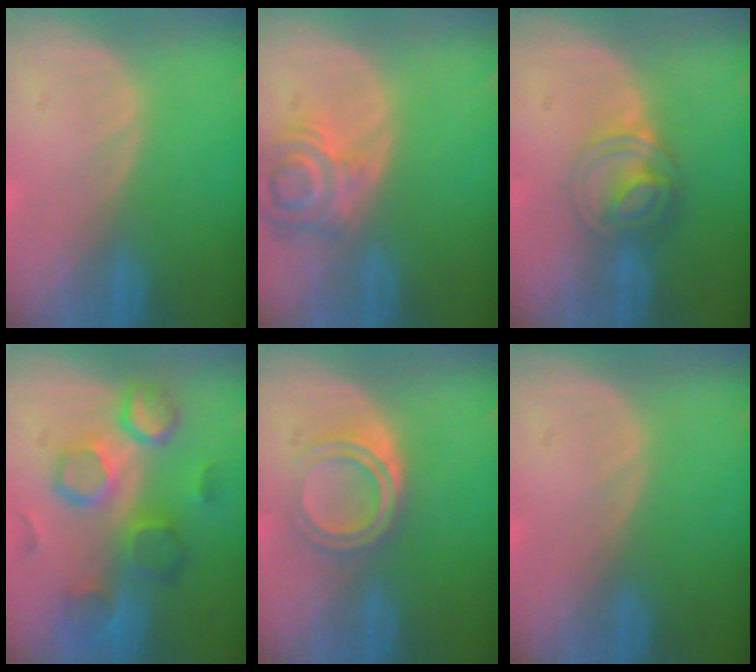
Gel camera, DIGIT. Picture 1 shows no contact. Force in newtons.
{"total": 6.9, "press": 6.4, "slide": 2.7}
{"total": 6.3, "press": 5.5, "slide": 3.2}
{"total": 10.0, "press": 9.3, "slide": 3.6}
{"total": 5.3, "press": 4.5, "slide": 2.8}
{"total": 0.0}